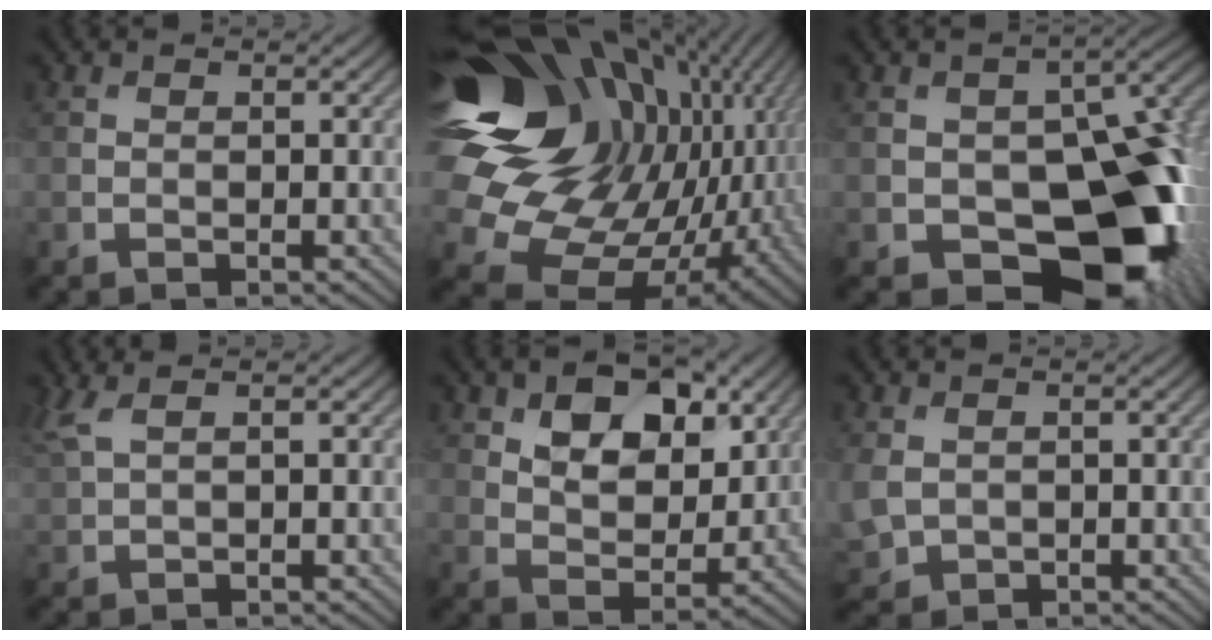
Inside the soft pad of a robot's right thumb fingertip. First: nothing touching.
{"total": 21.7, "force": [4.1, 15.8, 14.4], "torque": [-0.321, -0.029, 0.111]}
{"total": 18.4, "force": [-6.3, 11.7, 12.8], "torque": [-0.145, 0.004, -0.085]}
{"total": 3.1, "force": [1.6, 0.8, 2.5], "torque": [-0.068, 0.016, 0.037]}
{"total": 8.9, "force": [4.2, 5.2, 6.0], "torque": [-0.109, -0.007, 0.068]}
{"total": 3.9, "force": [-0.1, 3.0, 2.5], "torque": [-0.075, -0.009, 0.002]}